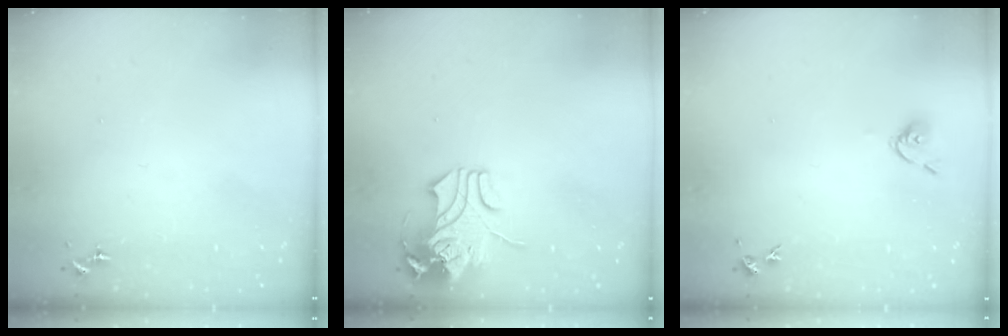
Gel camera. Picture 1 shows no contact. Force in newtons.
{"total": 10.1, "press": 10.1, "slide": 1.2}
{"total": 4.0, "press": 3.9, "slide": 0.7}